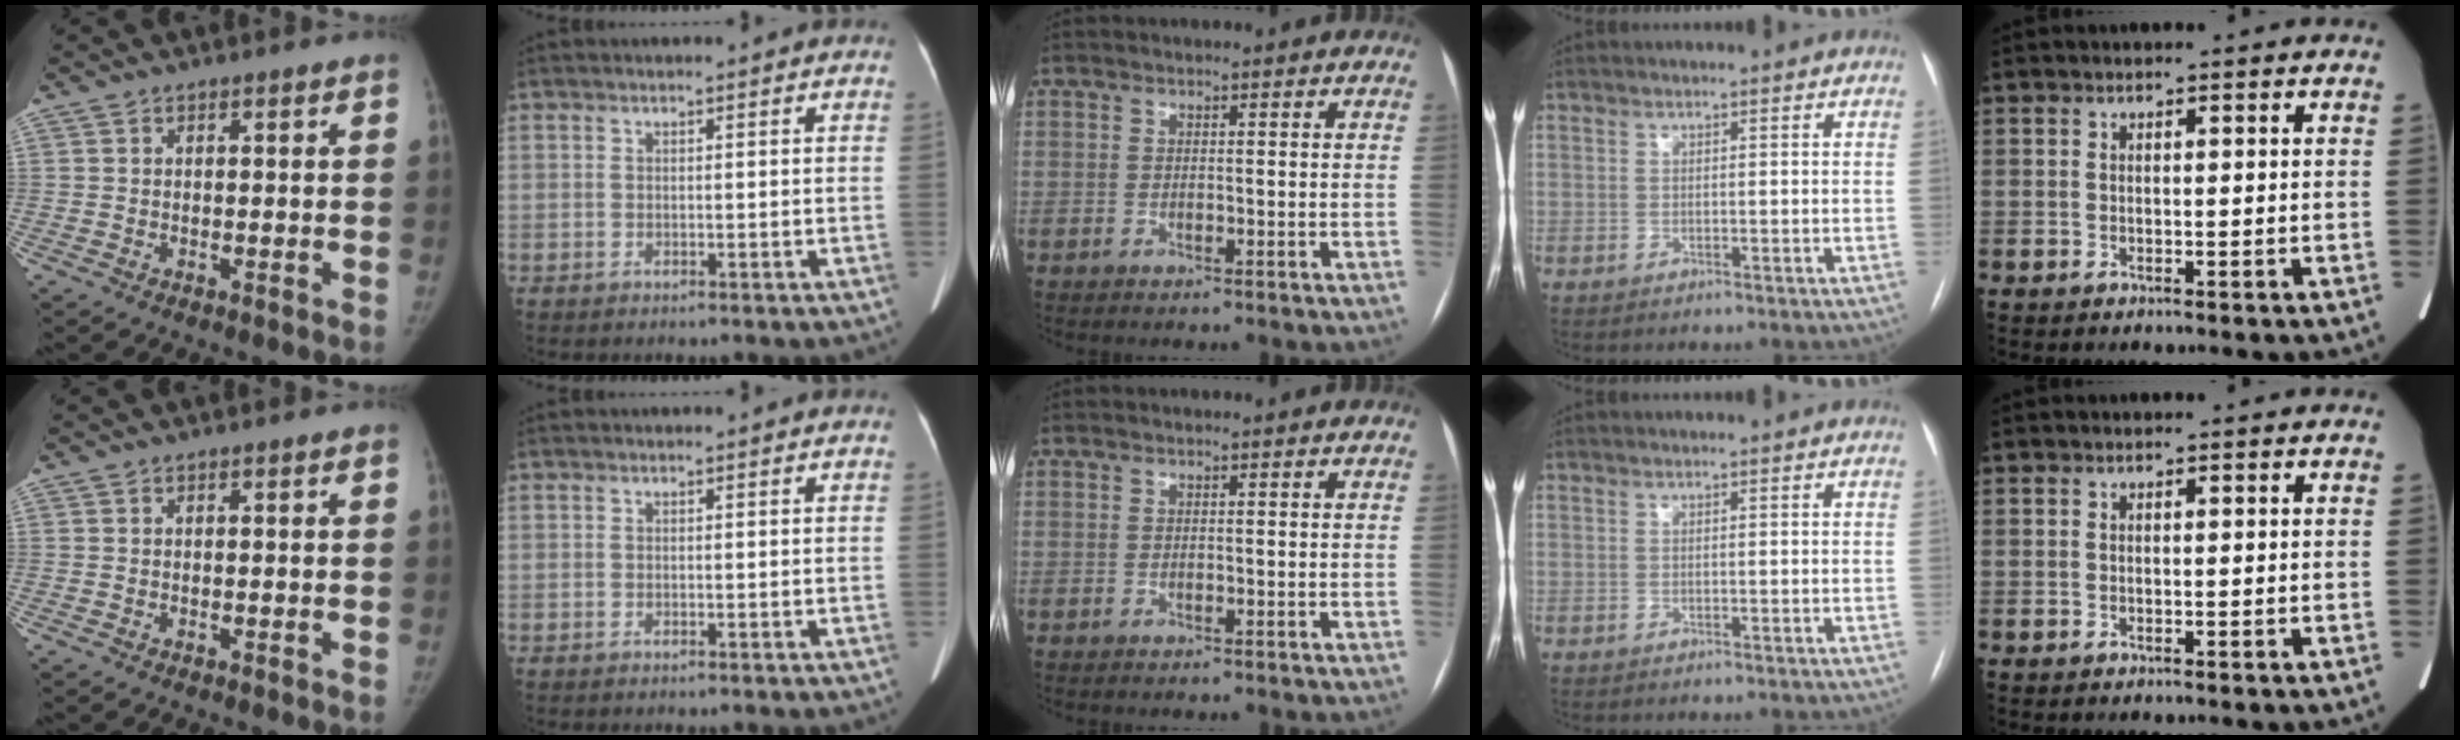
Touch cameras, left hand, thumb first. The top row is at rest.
{}